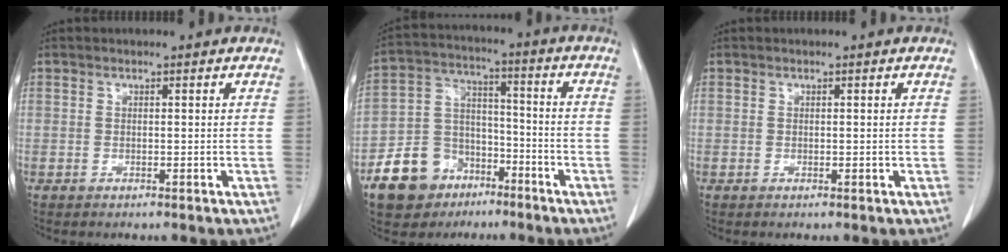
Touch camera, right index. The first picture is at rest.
{"total": 11.9, "force": [-7.0, 8.7, 4.2], "torque": [-0.091, 0.030, -0.119]}
{"total": 0.6, "force": [-0.1, 0.3, 0.4], "torque": [-0.006, -0.001, -0.003]}